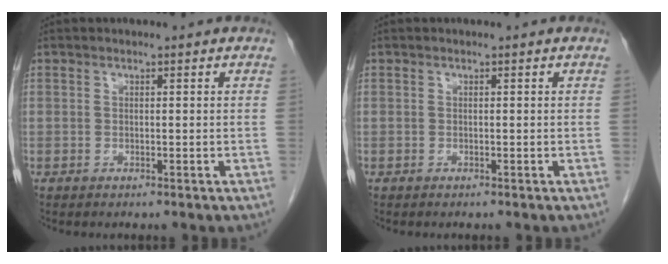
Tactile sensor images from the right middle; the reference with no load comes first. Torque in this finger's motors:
{"motor_torque": [-0.45, 0.07, 0.00, -0.01]}